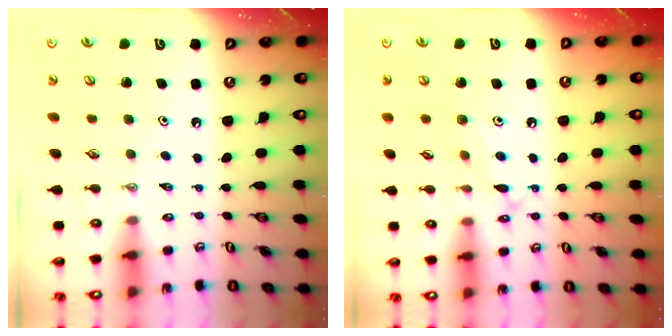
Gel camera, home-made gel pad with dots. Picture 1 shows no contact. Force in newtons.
{"total": 9.0, "press": 8.9, "slide": 0.7}